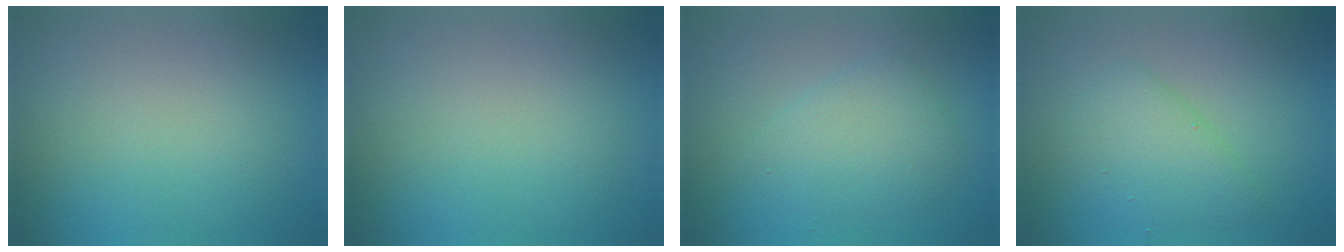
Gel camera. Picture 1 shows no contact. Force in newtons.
{"total": 0.0}
{"total": 3.2, "press": 3.2, "slide": 0.0}
{"total": 3.2, "press": 3.2, "slide": 0.1}